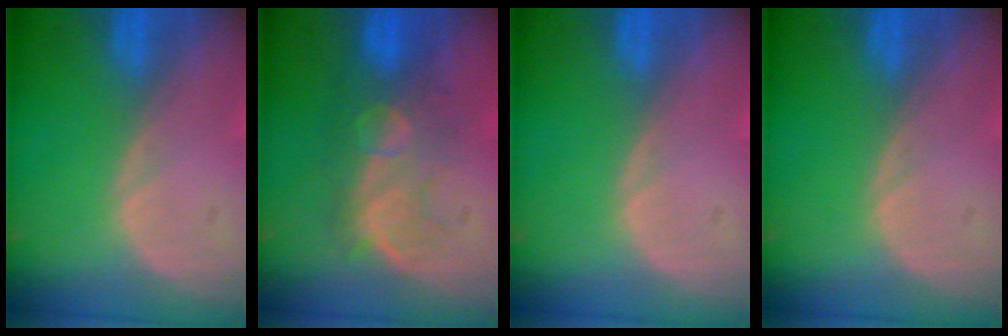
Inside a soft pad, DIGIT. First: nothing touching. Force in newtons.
{"total": 8.0, "press": 7.8, "slide": 1.4}
{"total": 0.0}
{"total": 0.0}